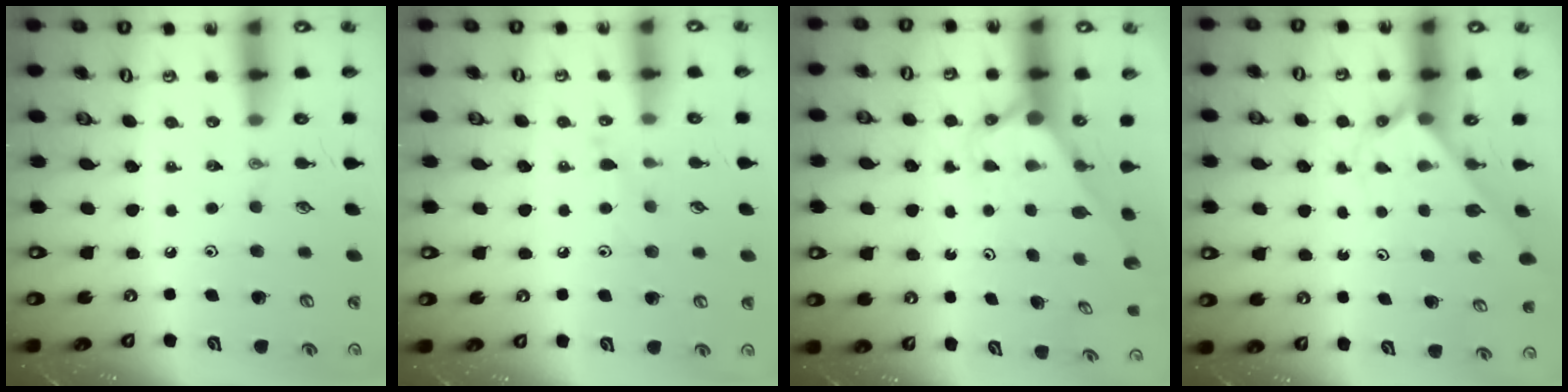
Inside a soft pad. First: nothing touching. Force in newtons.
{"total": 6.3, "press": 6.3, "slide": 0.4}
{"total": 2.7, "press": 2.7, "slide": 0.0}
{"total": 2.2, "press": 2.2, "slide": 0.1}